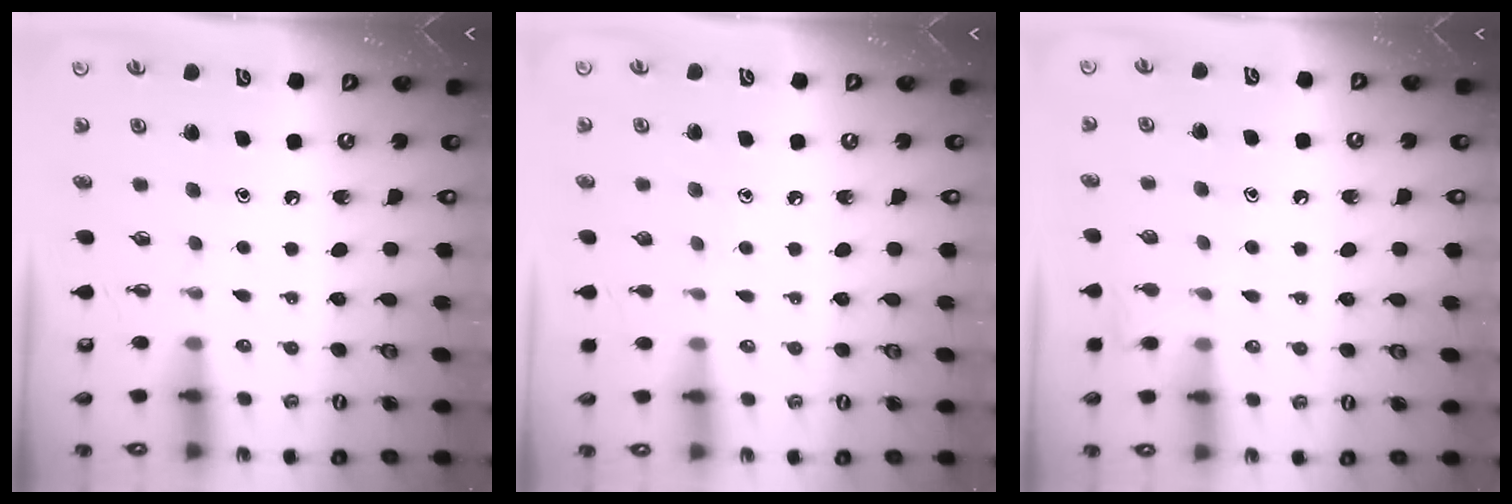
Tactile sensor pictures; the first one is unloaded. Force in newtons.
{"total": 3.5, "press": 3.5, "slide": 0.4}
{"total": 6.3, "press": 6.2, "slide": 0.8}